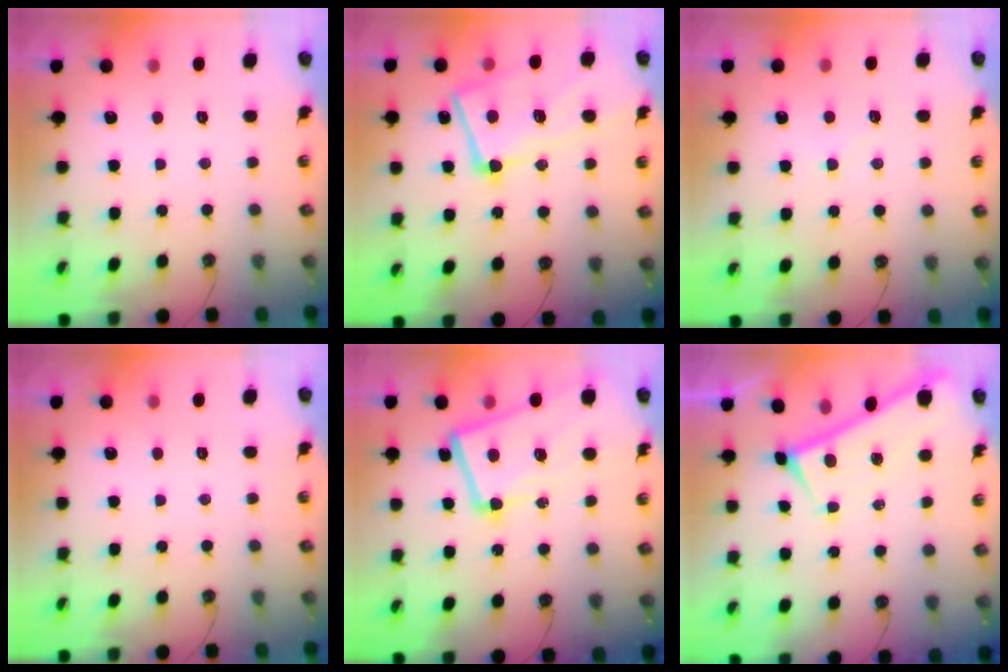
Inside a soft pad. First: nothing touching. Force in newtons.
{"total": 11.0, "press": 10.8, "slide": 2.3}
{"total": 4.9, "press": 4.8, "slide": 0.3}
{"total": 0.0}
{"total": 11.1, "press": 10.8, "slide": 2.4}
{"total": 0.0}